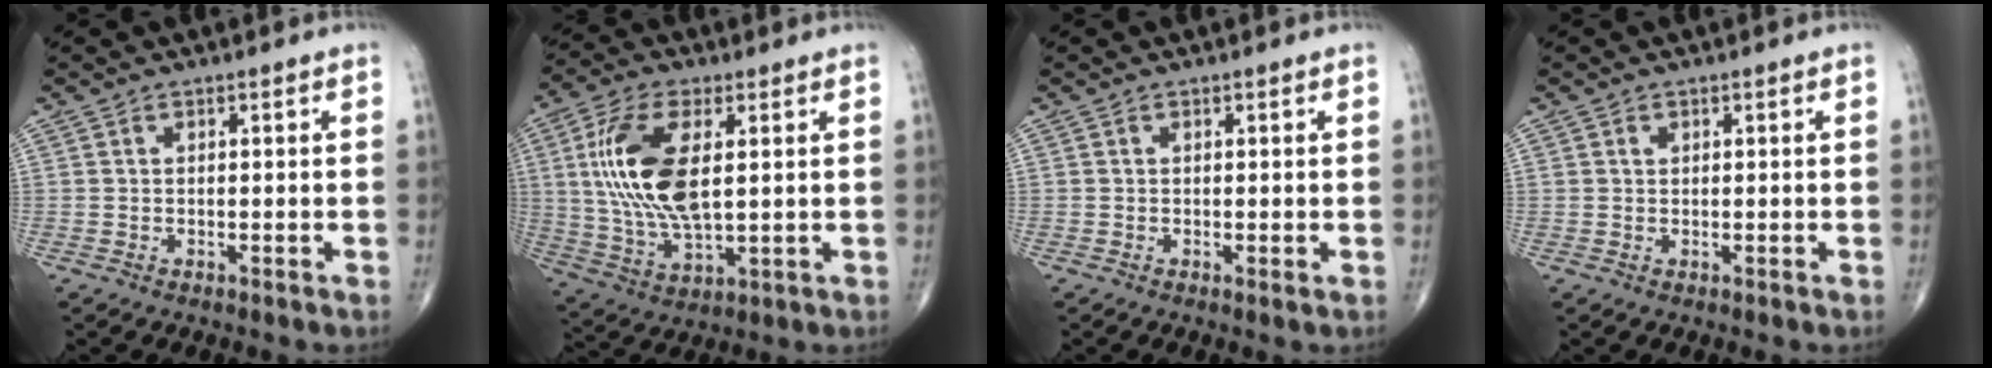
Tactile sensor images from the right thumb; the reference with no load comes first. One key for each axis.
{"total": 16.1, "fx": 2.9, "fy": 7.3, "fz": 14.1, "tx": -0.288, "ty": -0.008, "tz": 0.061}
{"total": 0.6, "fx": 0.0, "fy": 0.0, "fz": 0.6, "tx": -0.015, "ty": -0.004, "tz": -0.001}
{"total": 0.8, "fx": 0.3, "fy": 0.6, "fz": 0.3, "tx": -0.001, "ty": -0.001, "tz": 0.007}